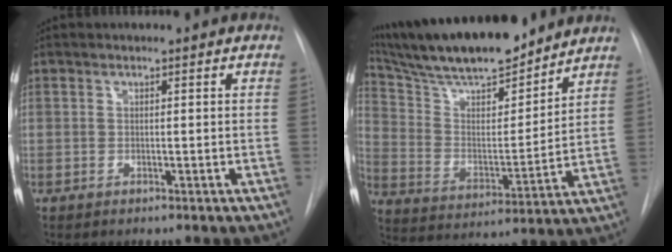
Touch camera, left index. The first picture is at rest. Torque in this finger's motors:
{"motor_torque": [0.18, -0.70, 0.43, 0.10]}